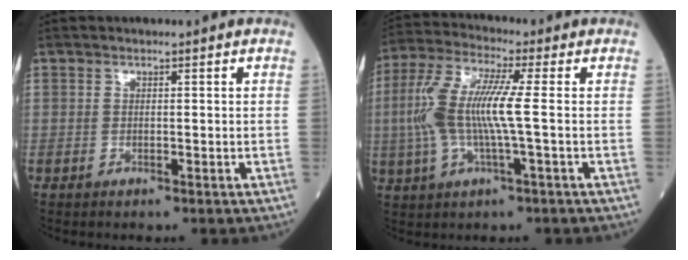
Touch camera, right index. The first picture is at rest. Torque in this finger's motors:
{"motor_torque": [1.68, 0.02, 0.86, 0.21]}